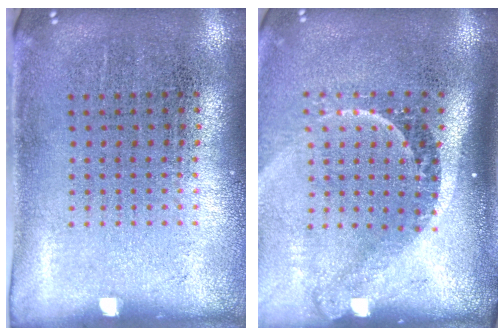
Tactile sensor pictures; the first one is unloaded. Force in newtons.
{"total": 2.3, "press": 1.5, "slide": 1.7}